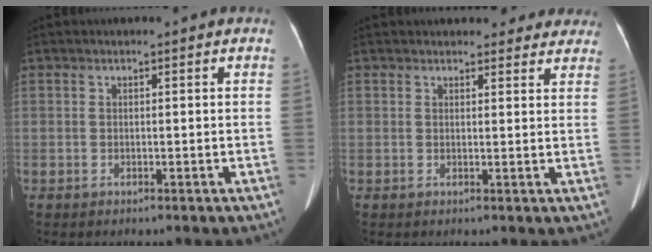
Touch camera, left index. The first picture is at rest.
{"total": 9.3, "force": [8.5, 3.3, 2.1], "torque": [0.010, 0.012, 0.081]}